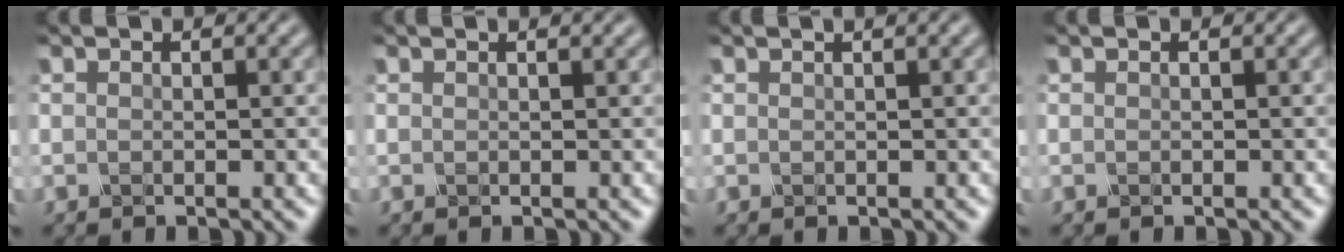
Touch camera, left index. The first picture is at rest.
{"total": 0.9, "force": [0.7, 0.2, 0.5], "torque": [-0.009, 0.000, 0.006]}
{"total": 1.2, "force": [0.7, 0.3, 0.8], "torque": [-0.012, 0.000, 0.005]}
{"total": 0.0}